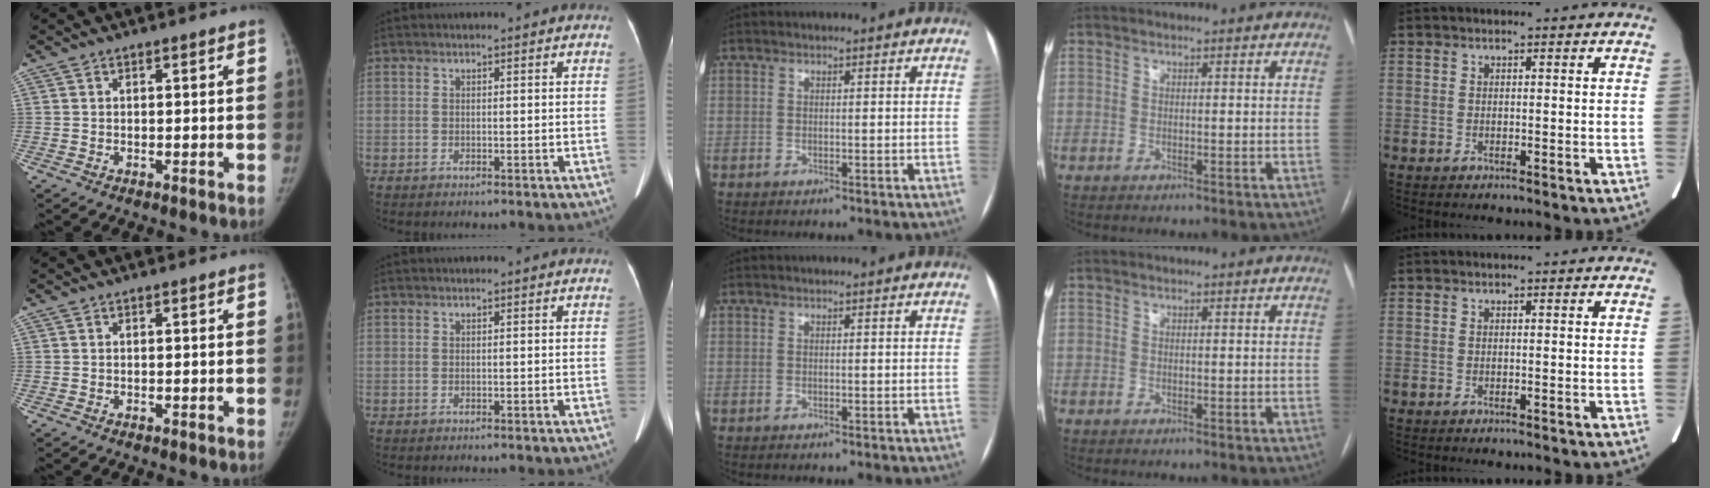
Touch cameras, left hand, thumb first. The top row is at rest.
{}